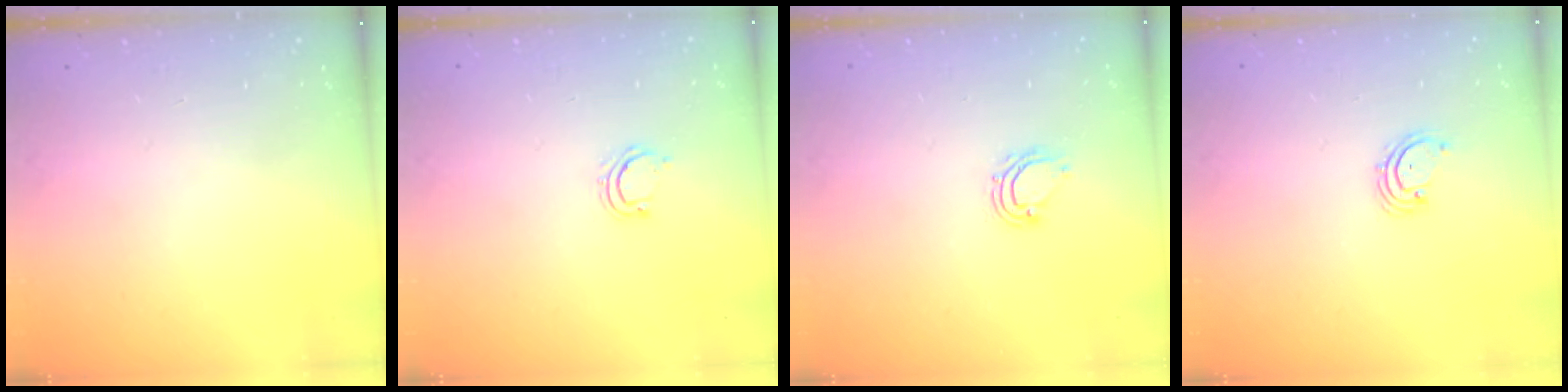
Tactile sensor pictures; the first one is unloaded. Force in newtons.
{"total": 4.1, "press": 4.0, "slide": 1.0}
{"total": 6.3, "press": 6.3, "slide": 0.4}
{"total": 2.3, "press": 2.3, "slide": 0.5}